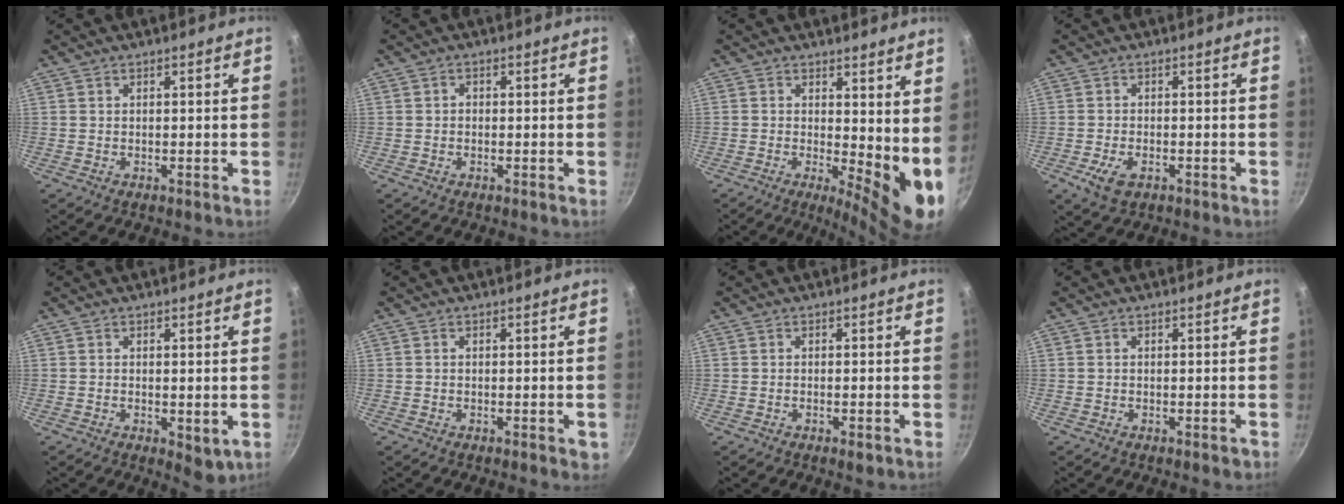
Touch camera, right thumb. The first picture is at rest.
{"total": 0.9, "force": [-0.2, 0.8, 0.4], "torque": [-0.006, 0.004, -0.005]}
{"total": 9.5, "force": [0.8, 3.4, 8.8], "torque": [-0.098, -0.023, 0.015]}
{"total": 4.6, "force": [-1.9, 2.5, 3.4], "torque": [-0.070, 0.000, -0.034]}
{"total": 3.5, "force": [-0.4, 1.8, 3.0], "torque": [-0.042, -0.012, -0.002]}
{"total": 1.9, "force": [-0.7, 0.9, 1.6], "torque": [-0.016, -0.001, -0.010]}
{"total": 1.5, "force": [-0.7, 0.5, 1.2], "torque": [-0.027, 0.000, -0.012]}
{"total": 0.9, "force": [-0.4, 0.5, 0.6], "torque": [-0.007, 0.003, -0.005]}